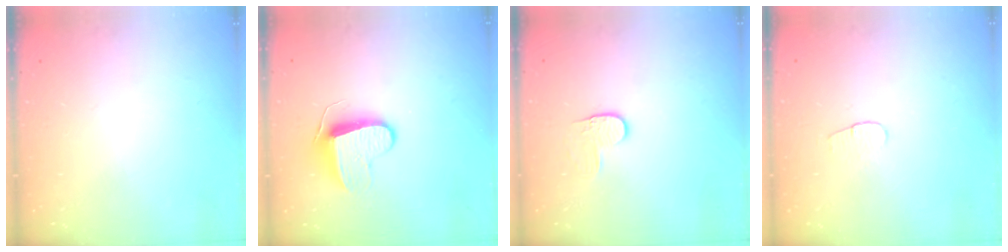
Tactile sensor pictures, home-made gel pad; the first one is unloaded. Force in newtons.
{"total": 9.0, "press": 9.0, "slide": 0.6}
{"total": 3.4, "press": 3.4, "slide": 0.3}
{"total": 3.6, "press": 3.6, "slide": 0.4}